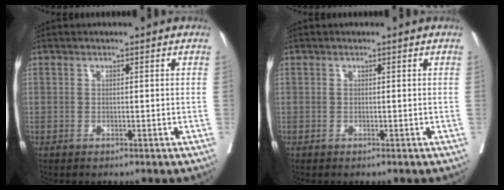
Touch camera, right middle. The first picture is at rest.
{"total": 0.0}